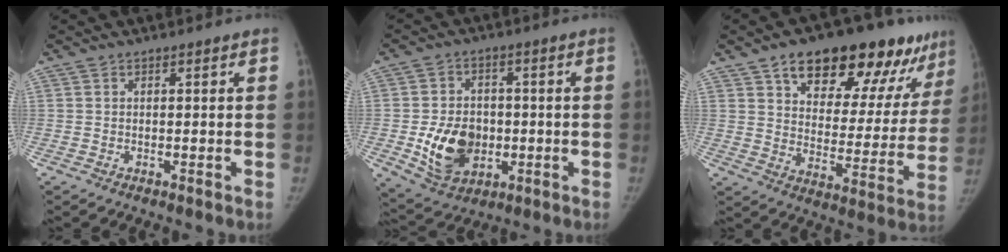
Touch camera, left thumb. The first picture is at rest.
{"total": 12.2, "force": [-2.1, 9.1, 7.9], "torque": [-0.098, -0.002, -0.024]}
{"total": 23.6, "force": [15.3, 10.8, 14.4], "torque": [-0.148, -0.041, 0.221]}